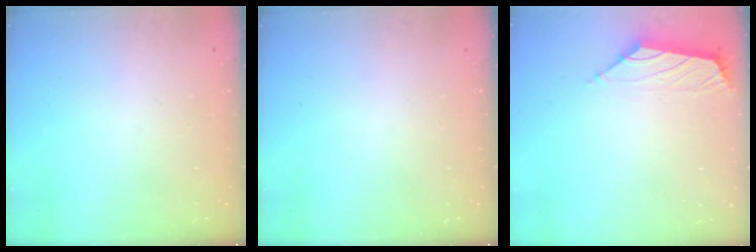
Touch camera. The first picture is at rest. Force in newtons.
{"total": 0.0}
{"total": 1.5, "press": 1.4, "slide": 0.5}